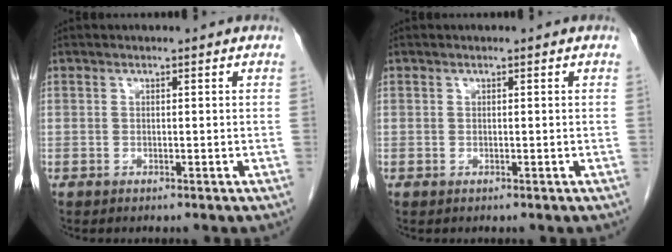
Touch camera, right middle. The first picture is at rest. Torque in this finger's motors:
{"motor_torque": [-0.10, 0.26, -0.02, -0.01]}